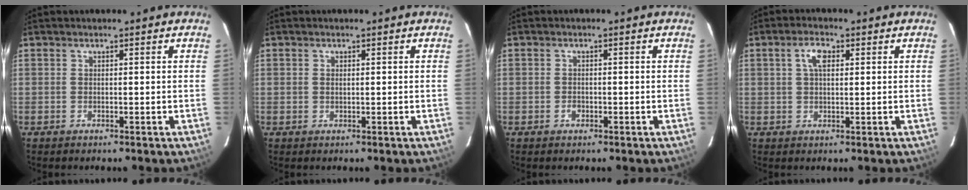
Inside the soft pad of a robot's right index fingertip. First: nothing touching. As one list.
[{"total": 0.7, "force": [0.1, 0.6, 0.4], "torque": [-0.007, 0.002, 0.002]}, {"total": 1.4, "force": [-0.7, 1.1, 0.5], "torque": [-0.009, 0.002, -0.009]}, {"total": 3.7, "force": [1.2, 1.8, 3.0], "torque": [-0.058, 0.011, 0.023]}]